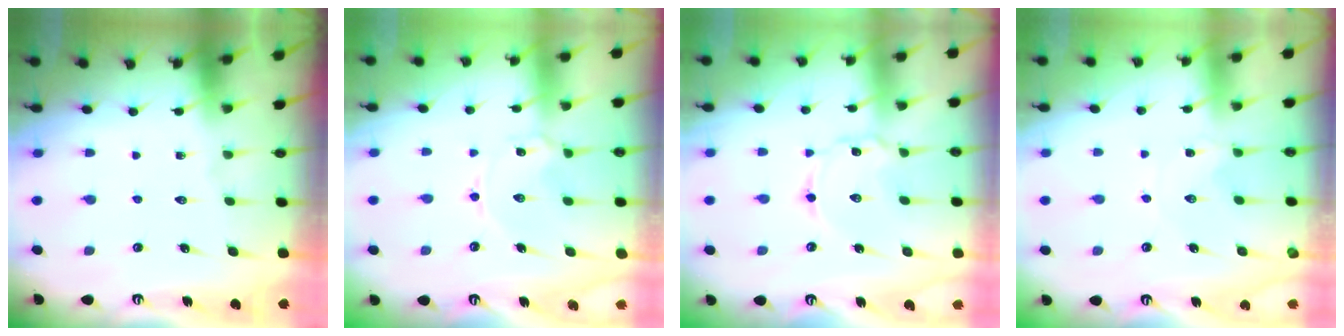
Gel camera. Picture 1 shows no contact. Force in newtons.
{"total": 2.4, "press": 2.4, "slide": 0.1}
{"total": 2.7, "press": 2.7, "slide": 0.4}
{"total": 0.0}